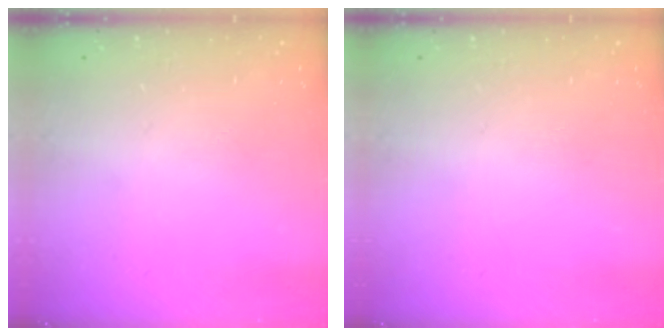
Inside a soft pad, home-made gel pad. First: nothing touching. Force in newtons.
{"total": 0.0}